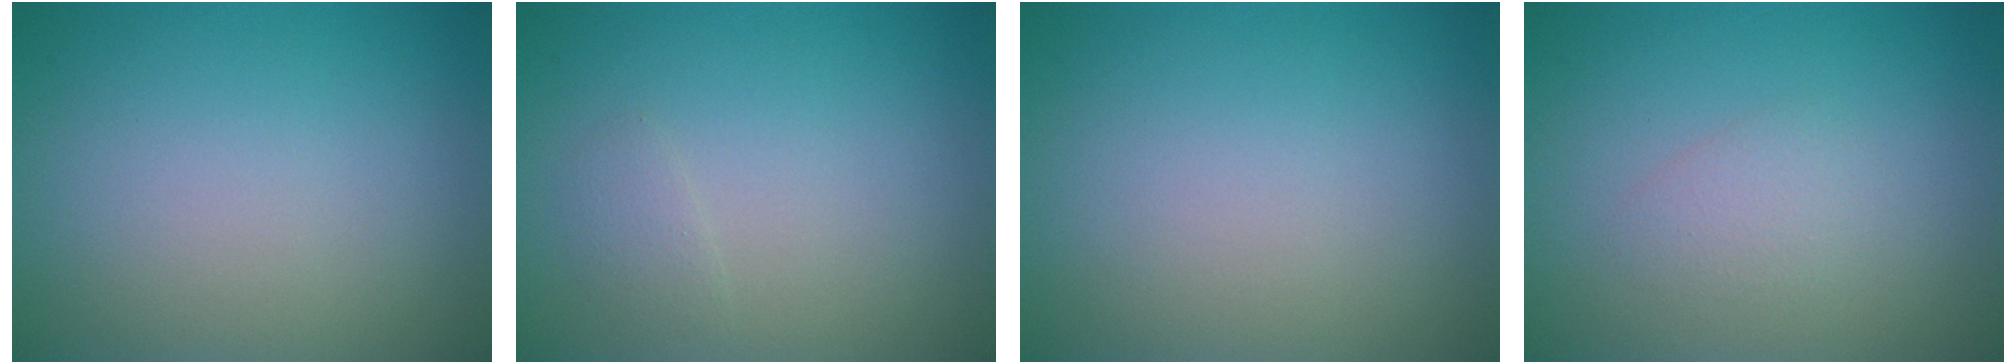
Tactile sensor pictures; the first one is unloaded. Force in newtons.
{"total": 0.9, "press": 0.9, "slide": 0.0}
{"total": 0.0}
{"total": 1.4, "press": 1.4, "slide": 0.0}